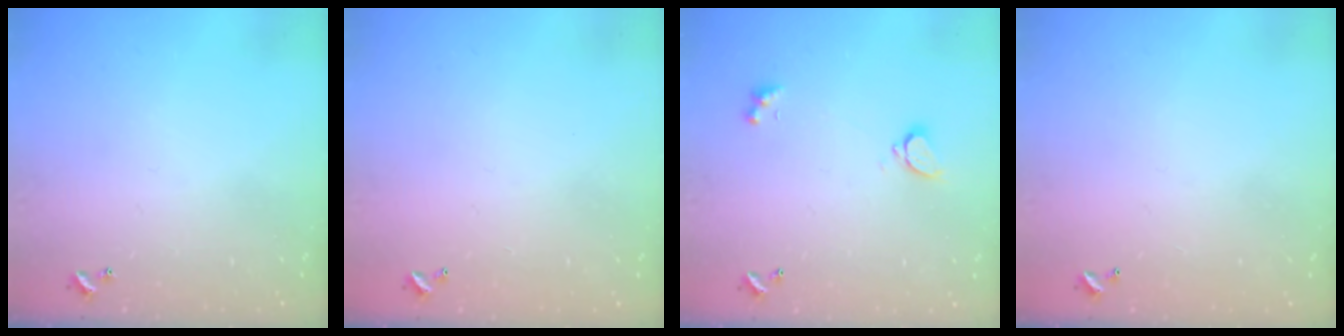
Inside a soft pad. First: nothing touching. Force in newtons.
{"total": 2.9, "press": 2.9, "slide": 0.1}
{"total": 2.1, "press": 1.8, "slide": 1.0}
{"total": 2.8, "press": 2.8, "slide": 0.1}